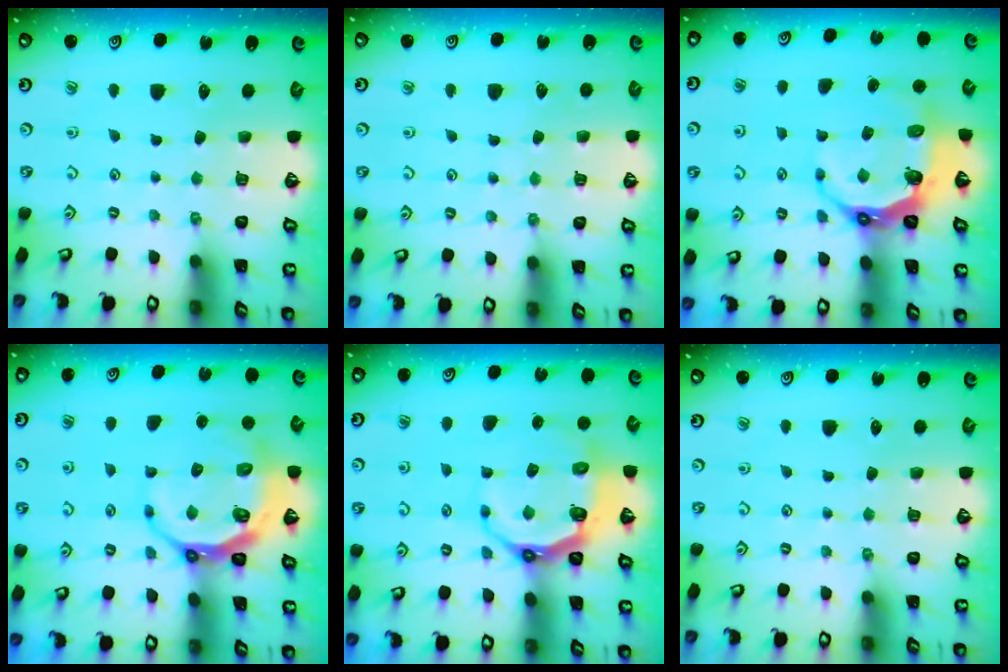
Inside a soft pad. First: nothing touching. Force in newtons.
{"total": 3.8, "press": 3.8, "slide": 0.3}
{"total": 8.2, "press": 7.2, "slide": 3.8}
{"total": 10.7, "press": 10.0, "slide": 3.8}
{"total": 8.8, "press": 7.9, "slide": 3.9}
{"total": 0.0}